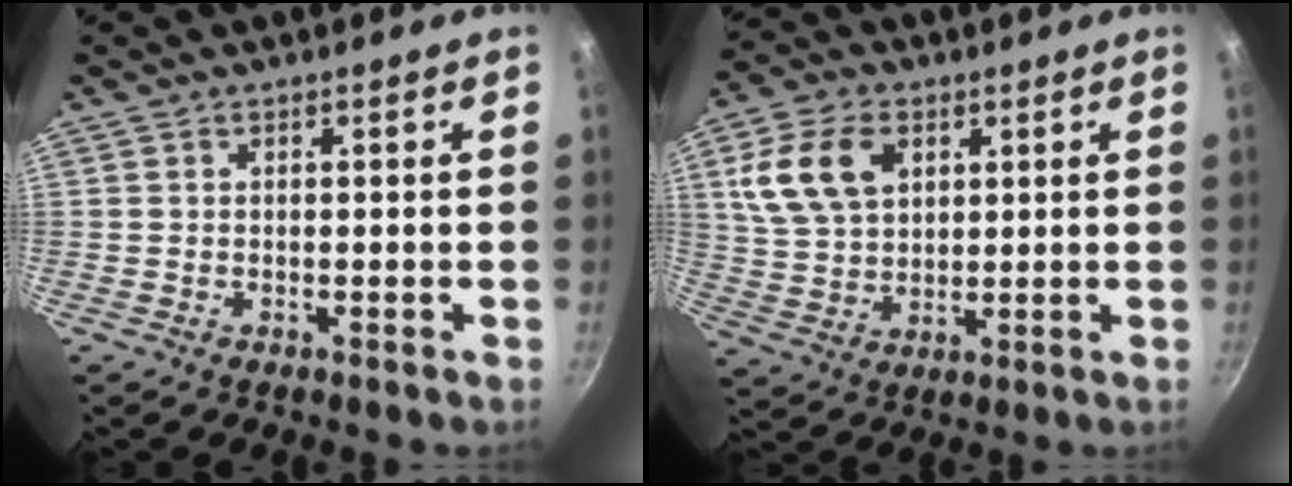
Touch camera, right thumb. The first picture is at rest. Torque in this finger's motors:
{"motor_torque": [-0.46, 1.48, 0.22, -0.17, 0.11]}